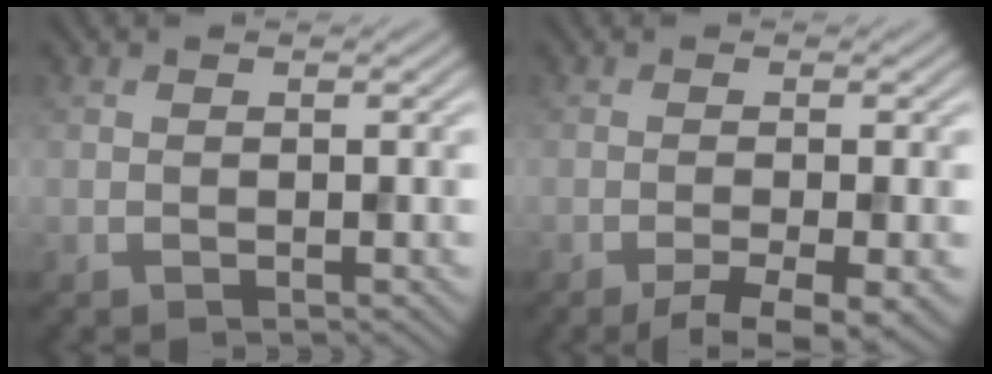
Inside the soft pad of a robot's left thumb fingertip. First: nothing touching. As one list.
[{"total": 4.9, "force": [-2.9, 0.9, 3.8], "torque": [-0.055, 0.001, -0.046]}]